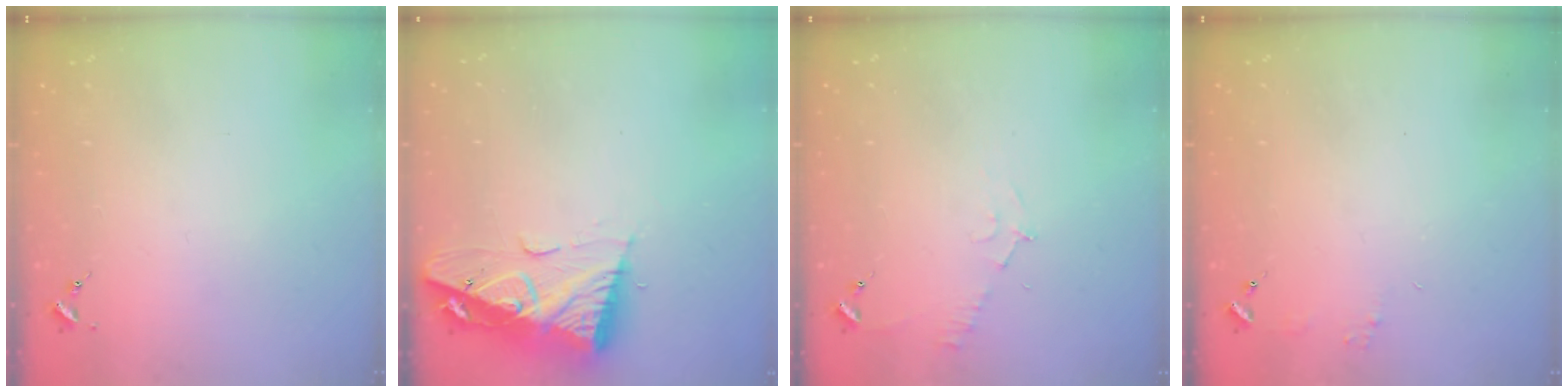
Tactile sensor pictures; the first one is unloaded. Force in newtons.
{"total": 10.8, "press": 10.8, "slide": 1.2}
{"total": 5.5, "press": 5.5, "slide": 0.7}
{"total": 4.3, "press": 4.3, "slide": 0.5}